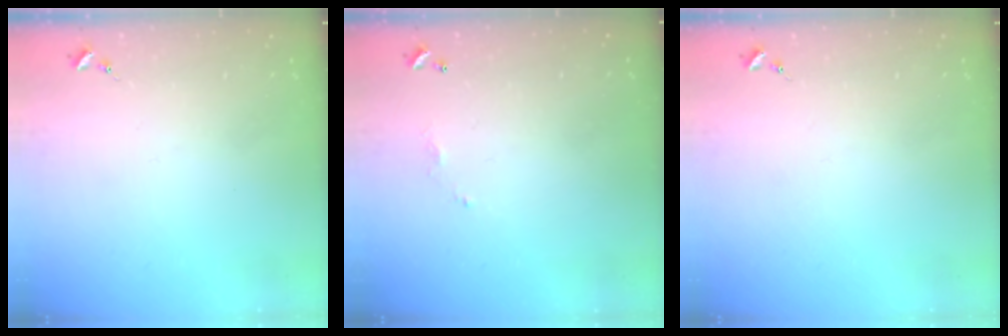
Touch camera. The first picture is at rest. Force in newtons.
{"total": 3.6, "press": 3.6, "slide": 0.1}
{"total": 0.0}